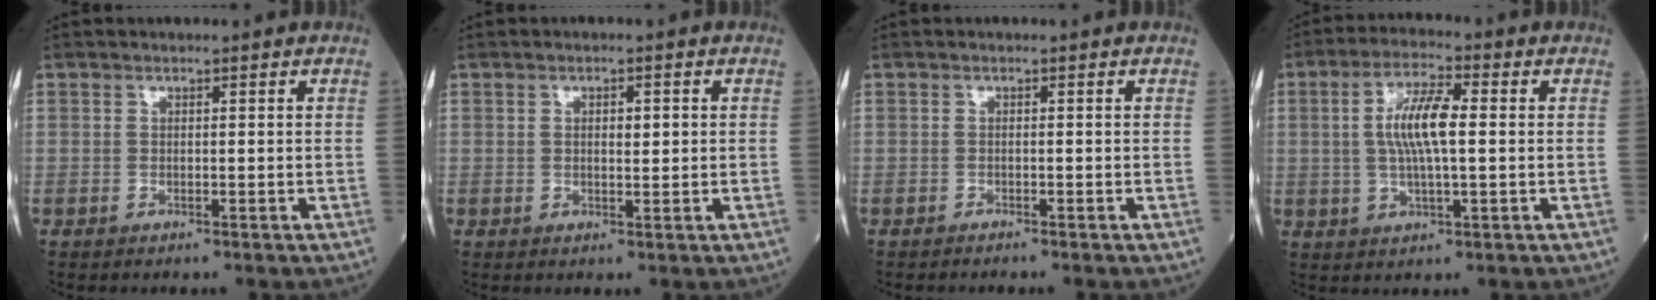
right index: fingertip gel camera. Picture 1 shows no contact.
{"total": 2.0, "force": [0.3, 0.8, 1.8], "torque": [-0.029, 0.002, 0.005]}
{"total": 1.1, "force": [-1.0, -0.1, 0.5], "torque": [-0.007, 0.001, -0.011]}
{"total": 8.2, "force": [0.8, 1.7, 8.0], "torque": [-0.159, 0.010, 0.013]}